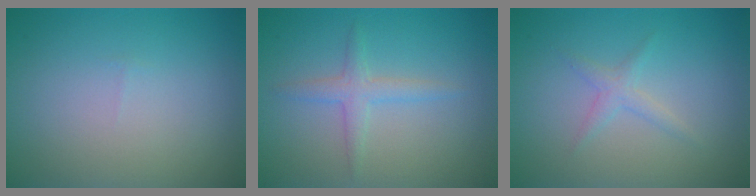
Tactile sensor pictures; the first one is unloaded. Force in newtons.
{"total": 1.9, "press": 1.9, "slide": 0.1}
{"total": 1.3, "press": 1.3, "slide": 0.0}